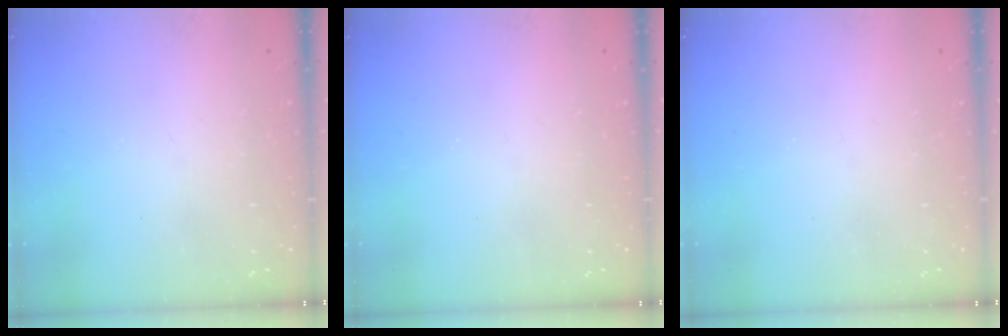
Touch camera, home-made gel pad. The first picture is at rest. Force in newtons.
{"total": 0.0}
{"total": 0.0}